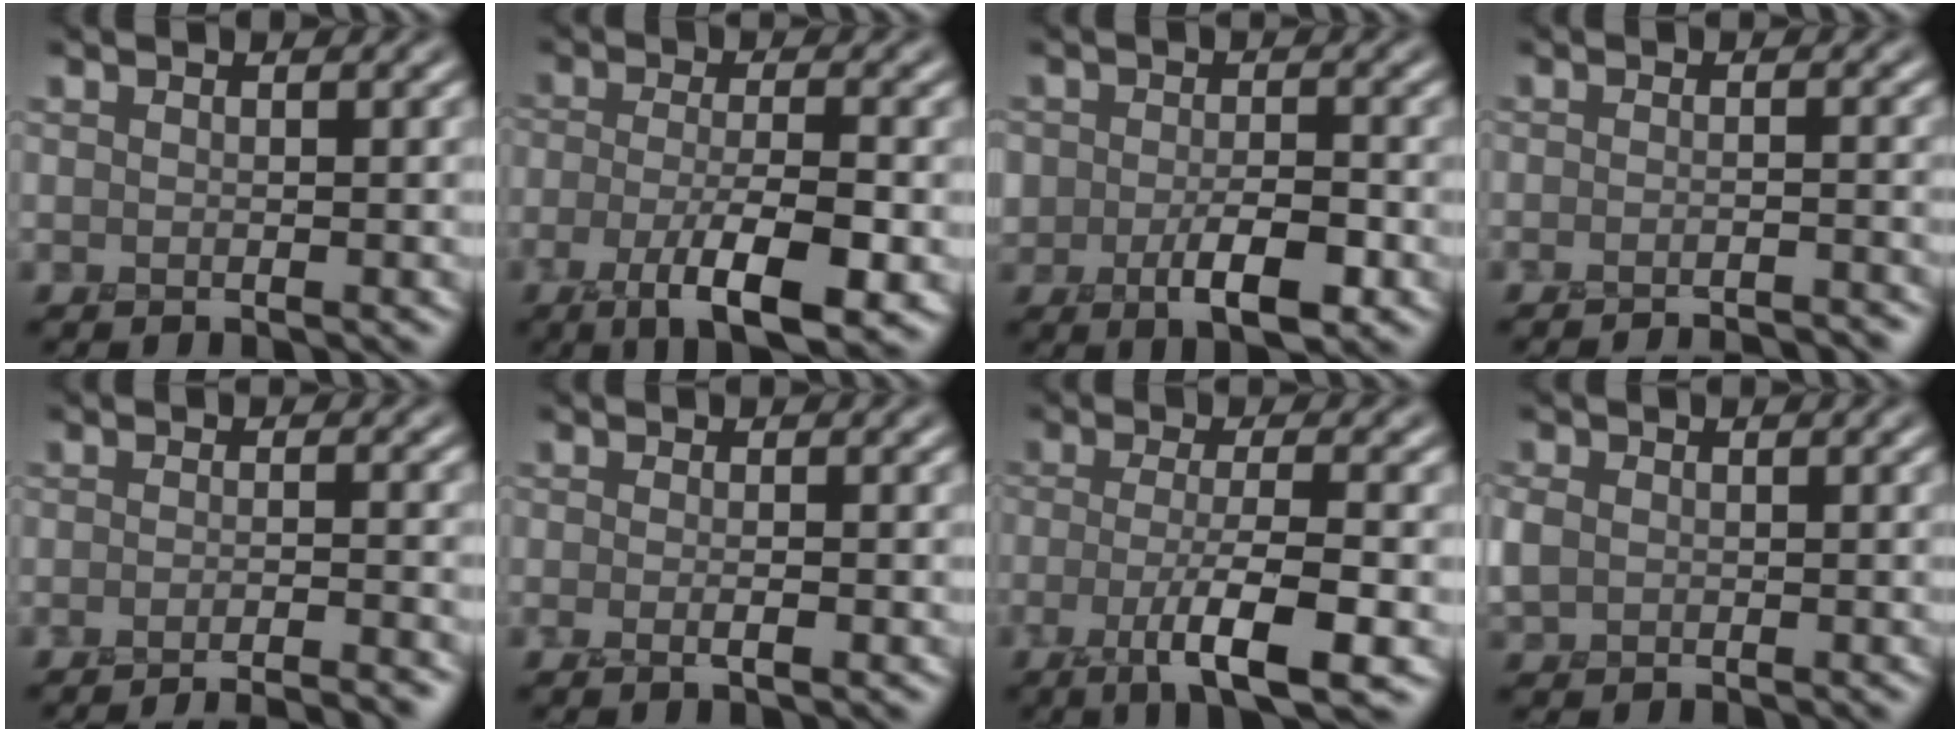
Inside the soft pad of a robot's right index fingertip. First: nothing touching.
{"total": 6.2, "force": [-2.5, 1.9, 5.3], "torque": [-0.094, 0.002, -0.047]}
{"total": 4.3, "force": [-1.3, 2.7, 3.1], "torque": [-0.047, -0.003, -0.023]}
{"total": 3.4, "force": [-3.3, 0.3, 0.8], "torque": [0.006, 0.004, -0.048]}
{"total": 4.6, "force": [-4.1, 0.8, 2.0], "torque": [-0.001, 0.004, -0.053]}
{"total": 1.0, "force": [0.1, 0.2, 1.0], "torque": [-0.014, 0.001, -0.004]}
{"total": 5.5, "force": [-1.9, 1.1, 5.0], "torque": [-0.084, 0.004, -0.039]}
{"total": 1.4, "force": [0.7, 1.2, 0.0], "torque": [-0.001, 0.010, 0.006]}